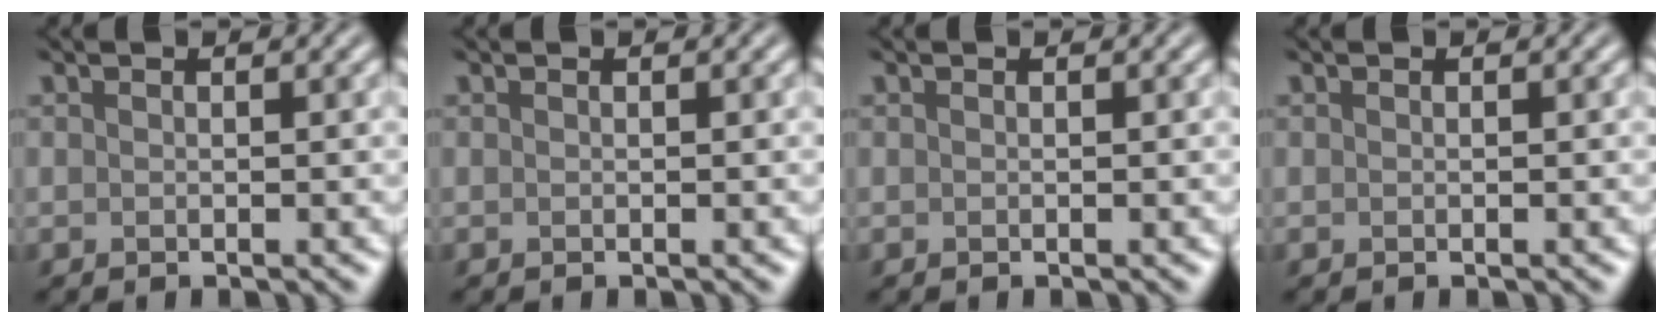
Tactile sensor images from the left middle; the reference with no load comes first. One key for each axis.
{"total": 0.0}
{"total": 0.0}
{"total": 0.0}